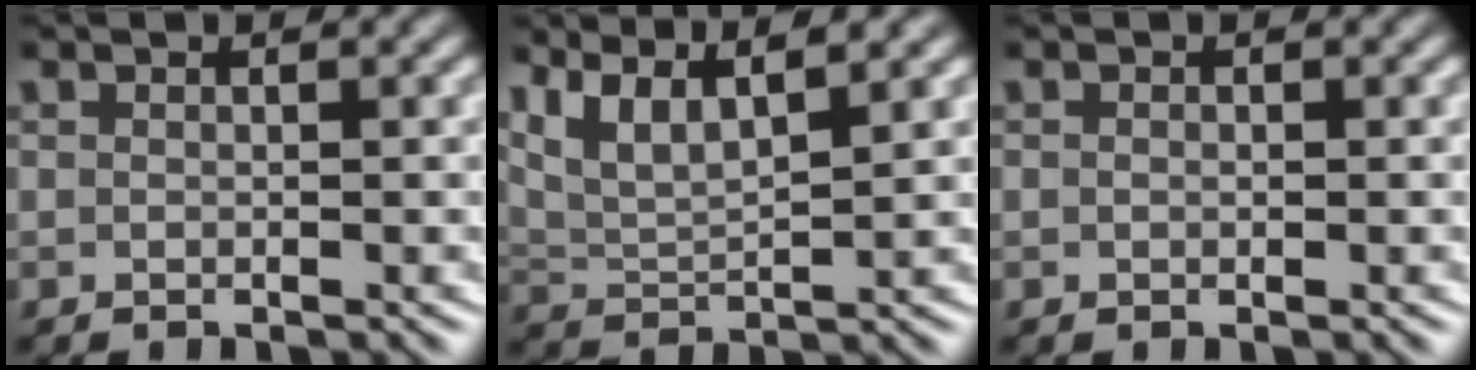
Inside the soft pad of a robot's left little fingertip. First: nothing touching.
{"total": 6.3, "force": [2.7, 4.4, 3.6], "torque": [-0.095, -0.005, 0.042]}
{"total": 0.0}